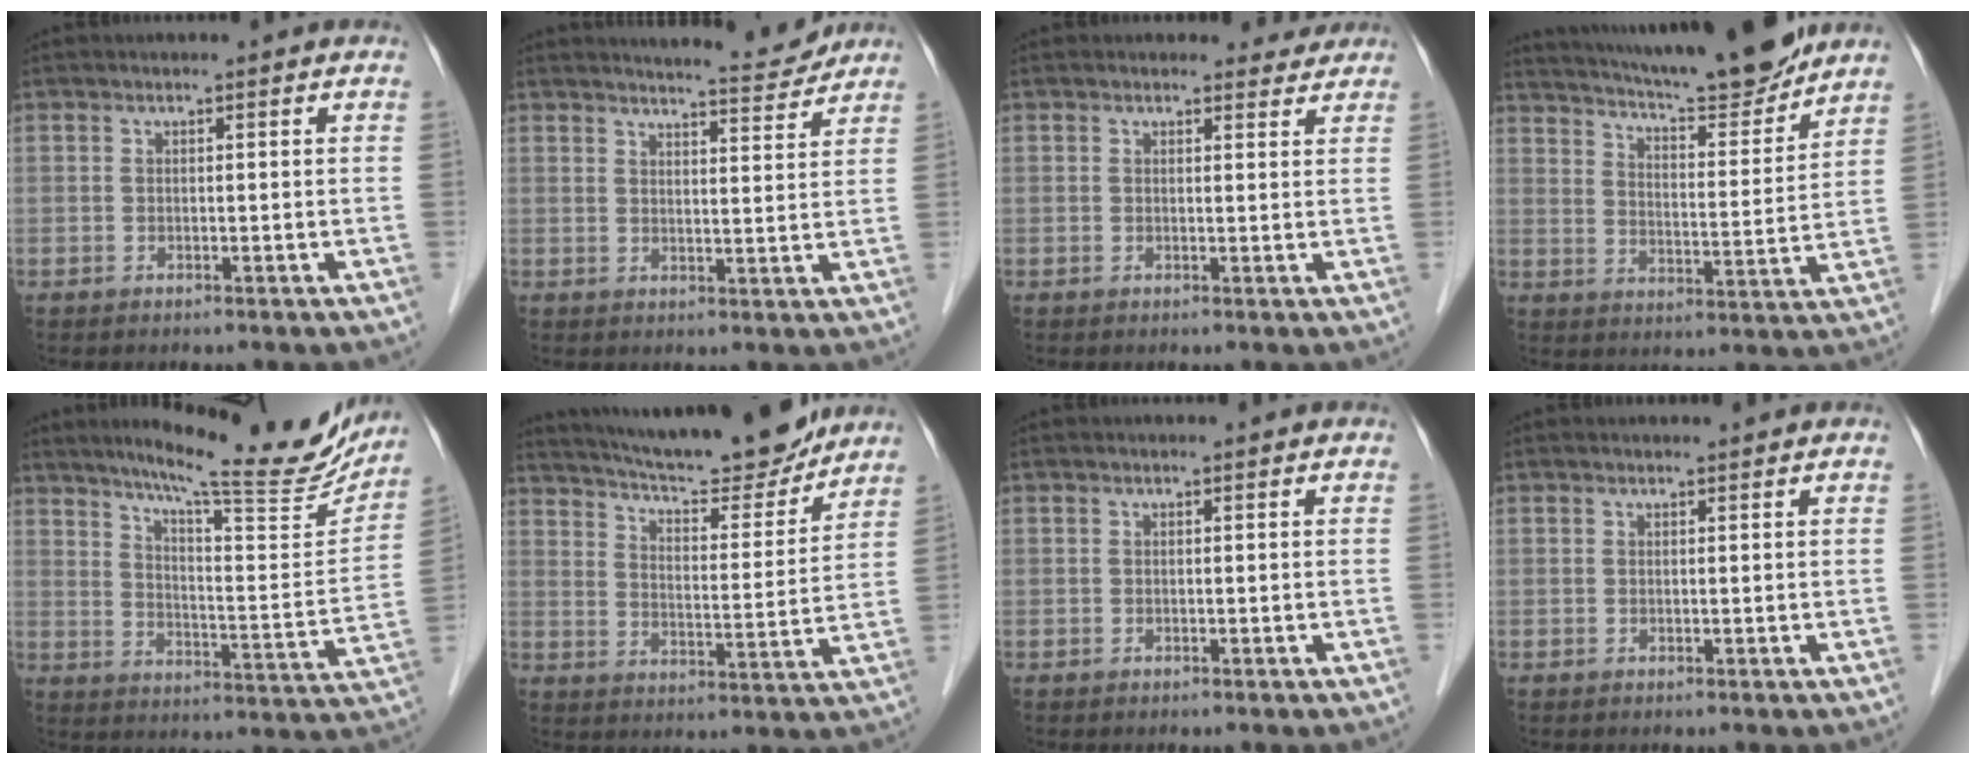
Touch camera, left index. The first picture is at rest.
{"total": 6.5, "force": [6.4, 0.0, 1.1], "torque": [-0.024, -0.009, 0.083]}
{"total": 2.4, "force": [2.3, 0.9, -0.2], "torque": [0.005, -0.006, 0.018]}
{"total": 17.5, "force": [15.7, 1.1, 7.6], "torque": [-0.125, -0.010, 0.231]}
{"total": 20.6, "force": [17.9, 1.9, 9.9], "torque": [-0.145, -0.041, 0.239]}
{"total": 19.7, "force": [17.7, 3.0, 8.1], "torque": [-0.134, -0.001, 0.253]}
{"total": 0.0}
{"total": 1.0, "force": [0.9, 0.1, 0.2], "torque": [-0.009, 0.006, 0.016]}